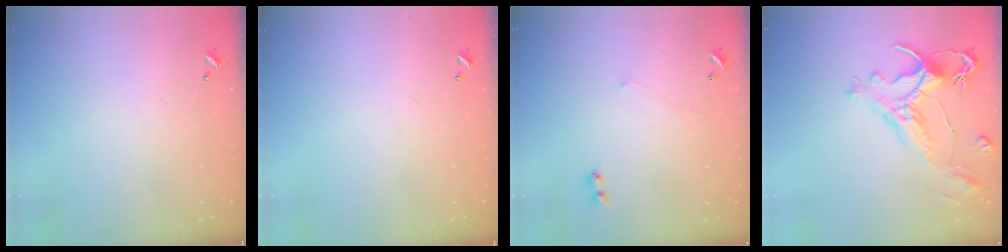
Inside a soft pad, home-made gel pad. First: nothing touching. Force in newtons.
{"total": 0.0}
{"total": 2.4, "press": 2.3, "slide": 0.5}
{"total": 1.5, "press": 0.7, "slide": 1.3}